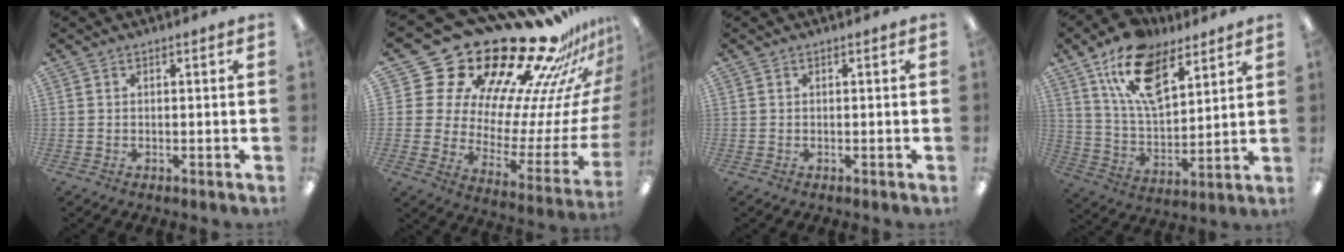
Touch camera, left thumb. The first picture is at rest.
{"total": 31.7, "force": [24.4, 13.7, 14.8], "torque": [-0.182, -0.232, 0.455]}
{"total": 0.0}
{"total": 16.2, "force": [10.1, 8.1, 9.7], "torque": [-0.177, -0.033, 0.184]}